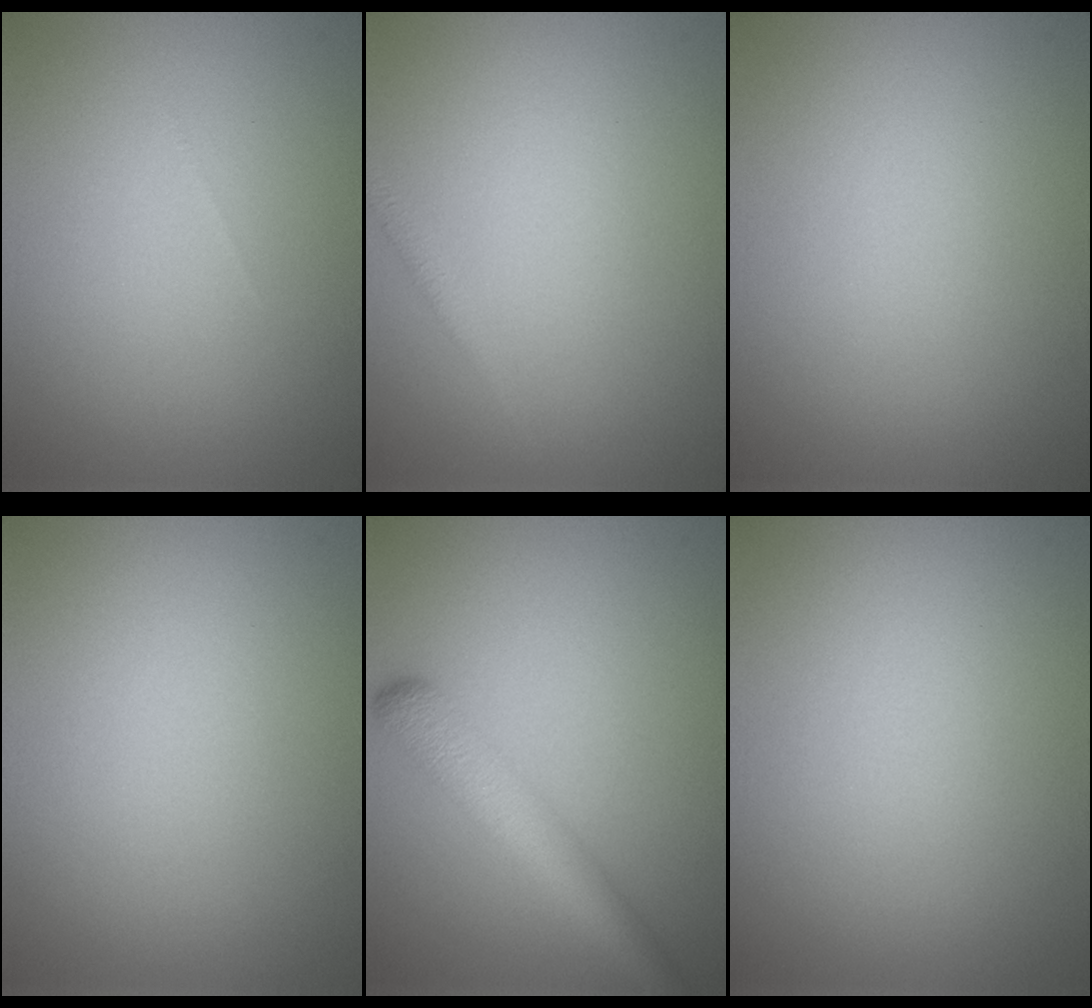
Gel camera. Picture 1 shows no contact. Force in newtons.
{"total": 1.0, "press": 1.0, "slide": 0.0}
{"total": 0.0}
{"total": 0.0}
{"total": 4.3, "press": 4.3, "slide": 0.3}
{"total": 0.0}